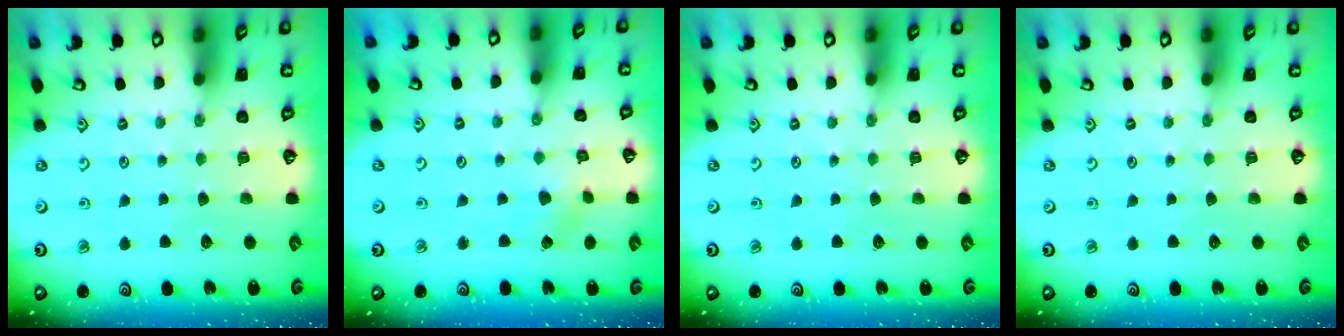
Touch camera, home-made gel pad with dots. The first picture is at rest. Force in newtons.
{"total": 2.0, "press": 1.9, "slide": 0.6}
{"total": 0.0}
{"total": 0.0}